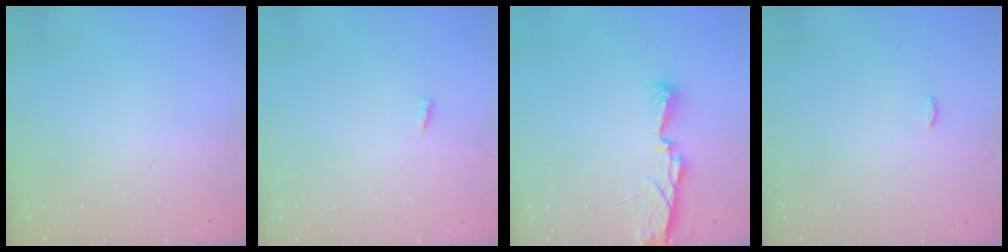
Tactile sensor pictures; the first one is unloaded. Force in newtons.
{"total": 2.7, "press": 2.7, "slide": 0.2}
{"total": 6.3, "press": 6.2, "slide": 0.4}
{"total": 3.4, "press": 3.3, "slide": 1.0}